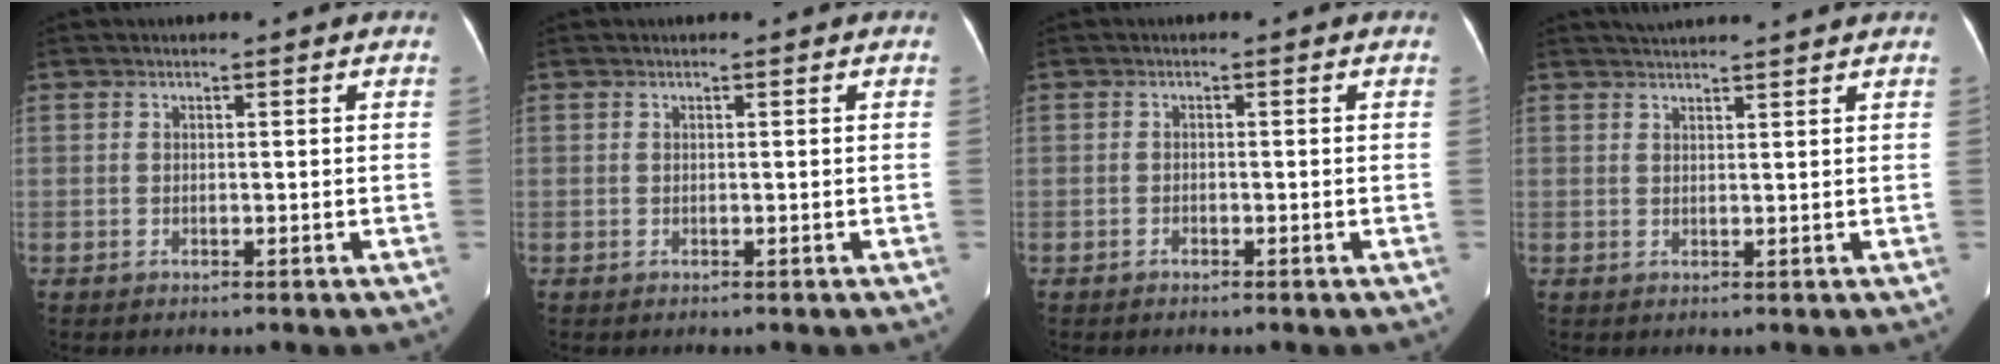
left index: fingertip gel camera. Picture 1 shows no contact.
{"total": 0.0}
{"total": 0.7, "force": [-0.6, 0.2, 0.2], "torque": [-0.006, 0.000, -0.010]}
{"total": 6.0, "force": [5.7, -0.6, 2.0], "torque": [-0.029, 0.030, 0.074]}